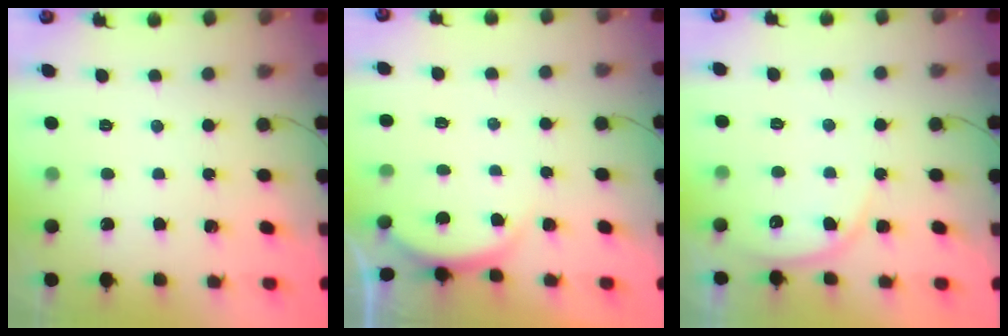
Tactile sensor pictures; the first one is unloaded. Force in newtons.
{"total": 2.8, "press": 2.8, "slide": 0.4}
{"total": 5.9, "press": 5.9, "slide": 0.4}